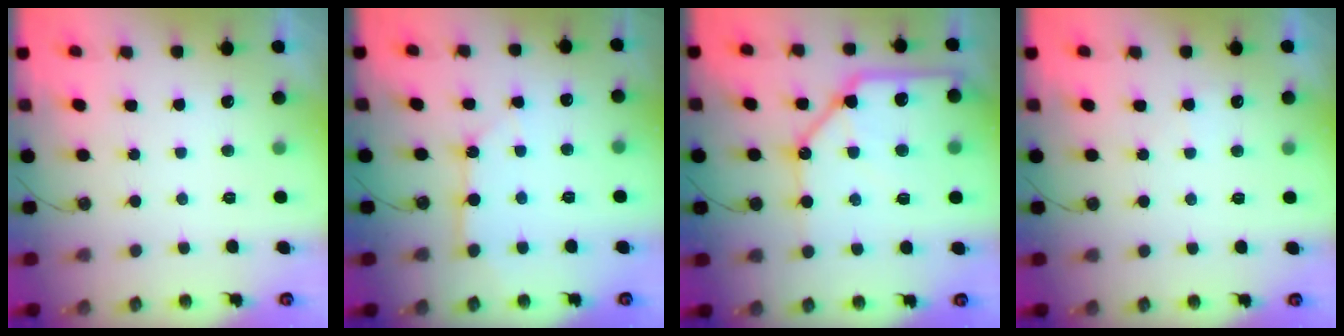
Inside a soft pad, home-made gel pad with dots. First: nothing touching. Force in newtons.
{"total": 4.4, "press": 4.4, "slide": 0.5}
{"total": 19.0, "press": 18.9, "slide": 2.5}
{"total": 3.0, "press": 3.0, "slide": 0.4}